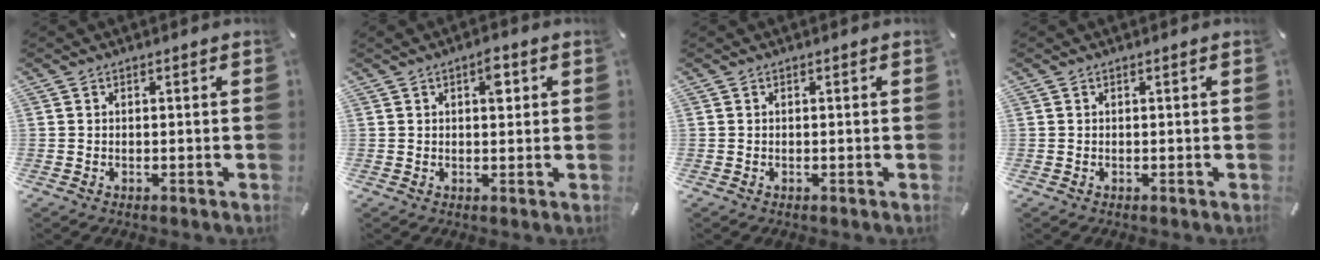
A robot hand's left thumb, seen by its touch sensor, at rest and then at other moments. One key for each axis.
{"total": 4.2, "fx": 1.4, "fy": 2.2, "fz": 3.3, "tx": -0.029, "ty": -0.008, "tz": 0.014}
{"total": 0.0}
{"total": 0.0}